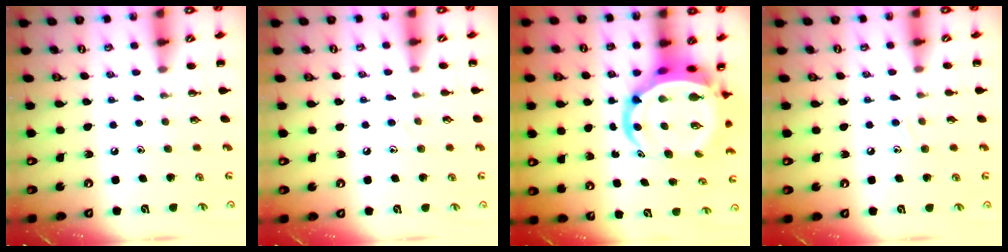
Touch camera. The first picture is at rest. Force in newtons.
{"total": 5.2, "press": 5.0, "slide": 1.6}
{"total": 10.5, "press": 10.1, "slide": 2.9}
{"total": 7.0, "press": 6.7, "slide": 2.2}